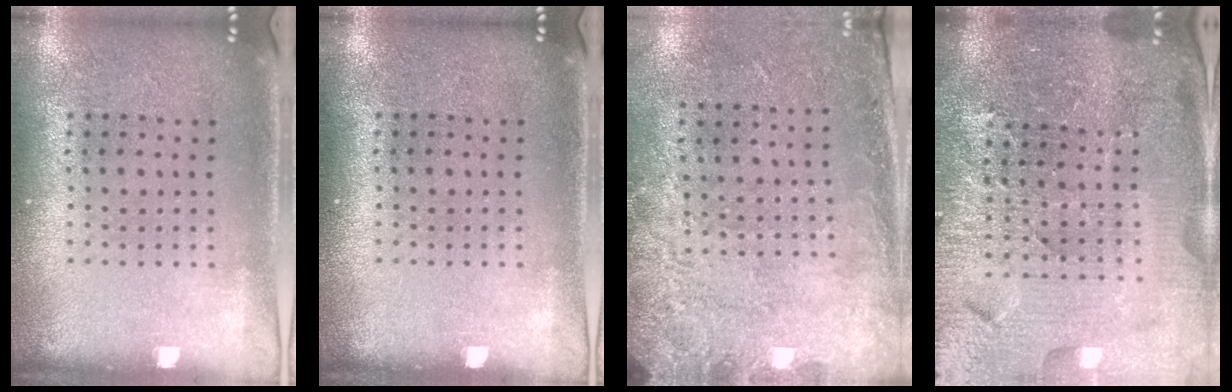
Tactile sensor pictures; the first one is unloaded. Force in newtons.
{"total": 0.0}
{"total": 2.7, "press": 1.9, "slide": 1.9}
{"total": 5.4, "press": 4.9, "slide": 2.2}